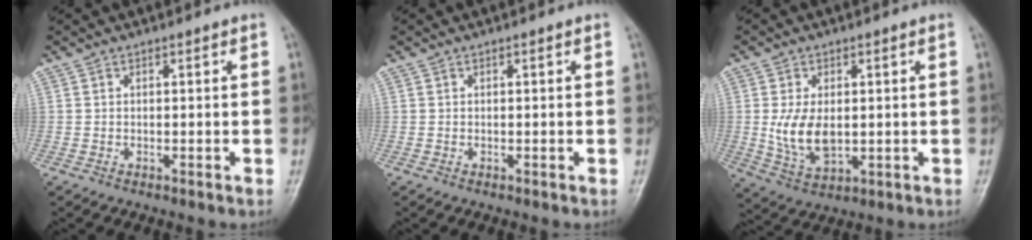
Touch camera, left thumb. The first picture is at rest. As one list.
[{"total": 0.0}, {"total": 8.2, "force": [0.2, 4.8, 6.6], "torque": [-0.118, -0.008, 0.015]}]